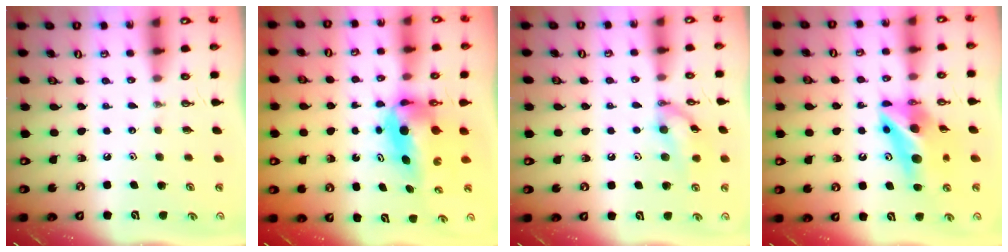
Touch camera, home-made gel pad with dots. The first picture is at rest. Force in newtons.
{"total": 7.1, "press": 6.7, "slide": 2.4}
{"total": 11.5, "press": 11.4, "slide": 0.9}
{"total": 12.4, "press": 12.3, "slide": 1.2}